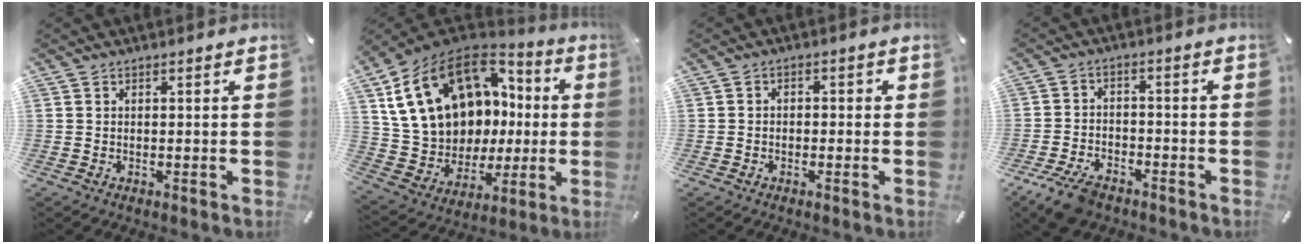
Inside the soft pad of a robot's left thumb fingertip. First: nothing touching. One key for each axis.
{"total": 20.8, "fx": 7.1, "fy": 15.6, "fz": 11.7, "tx": -0.239, "ty": -0.041, "tz": 0.153}
{"total": 1.9, "fx": -1.3, "fy": 1.2, "fz": 0.7, "tx": -0.013, "ty": 0.010, "tz": -0.028}
{"total": 7.5, "fx": -5.3, "fy": 3.7, "fz": 3.8, "tx": -0.076, "ty": 0.023, "tz": -0.097}